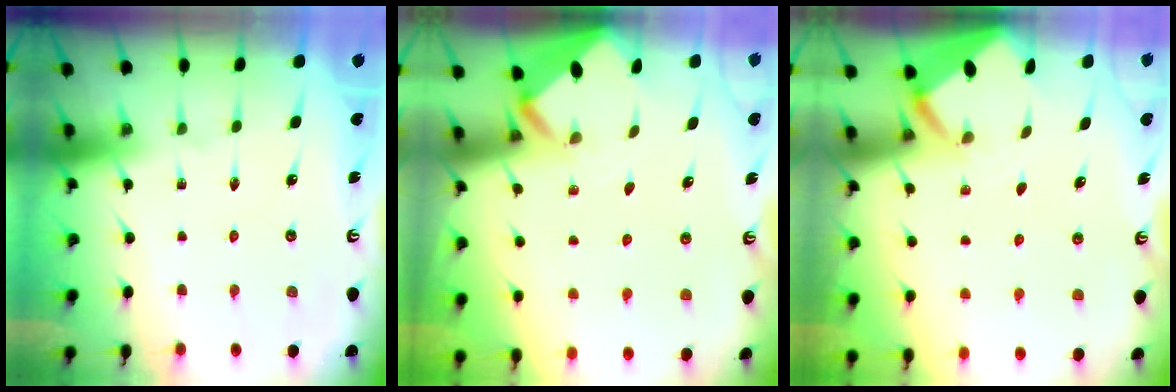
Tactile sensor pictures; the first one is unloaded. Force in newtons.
{"total": 2.2, "press": 2.2, "slide": 0.2}
{"total": 1.9, "press": 1.9, "slide": 0.1}